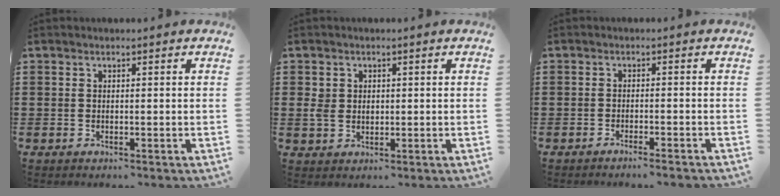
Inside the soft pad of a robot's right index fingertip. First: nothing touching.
{"total": 2.6, "force": [0.5, 2.2, 1.2], "torque": [-0.031, 0.009, 0.007]}
{"total": 1.4, "force": [-1.3, -0.4, 0.5], "torque": [-0.009, 0.001, -0.025]}